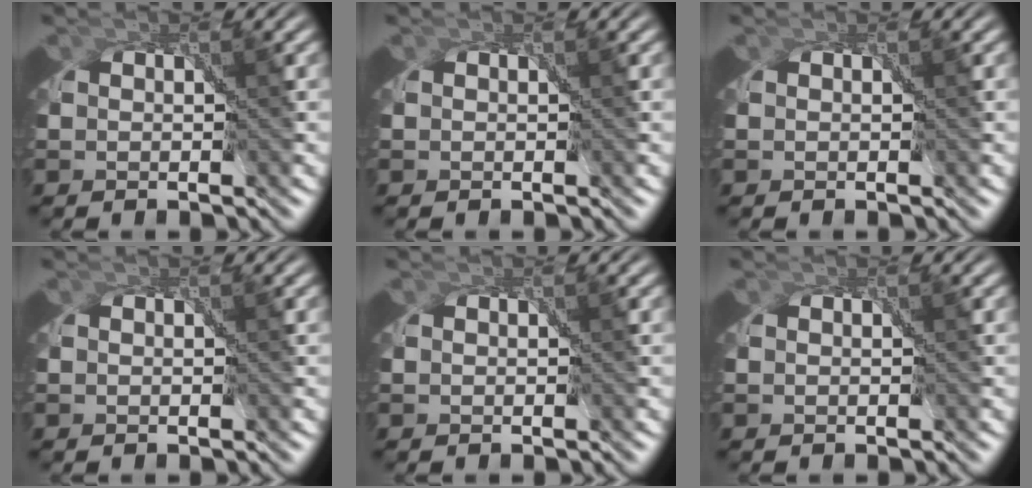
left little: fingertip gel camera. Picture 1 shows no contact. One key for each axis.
{"total": 0.0}
{"total": 0.0}
{"total": 0.0}
{"total": 0.0}
{"total": 0.0}